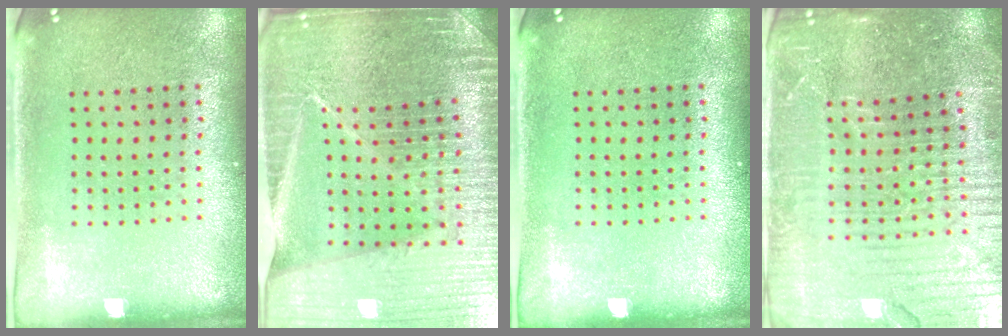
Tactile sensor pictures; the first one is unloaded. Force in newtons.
{"total": 5.7, "press": 5.1, "slide": 2.4}
{"total": 0.0}
{"total": 5.8, "press": 5.2, "slide": 2.6}